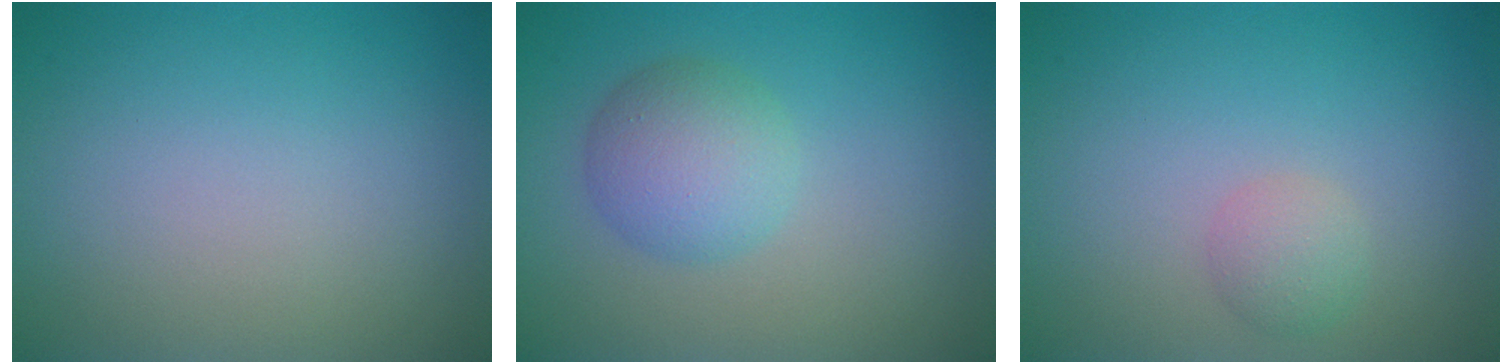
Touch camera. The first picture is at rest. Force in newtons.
{"total": 4.4, "press": 4.4, "slide": 0.1}
{"total": 1.6, "press": 1.6, "slide": 0.0}